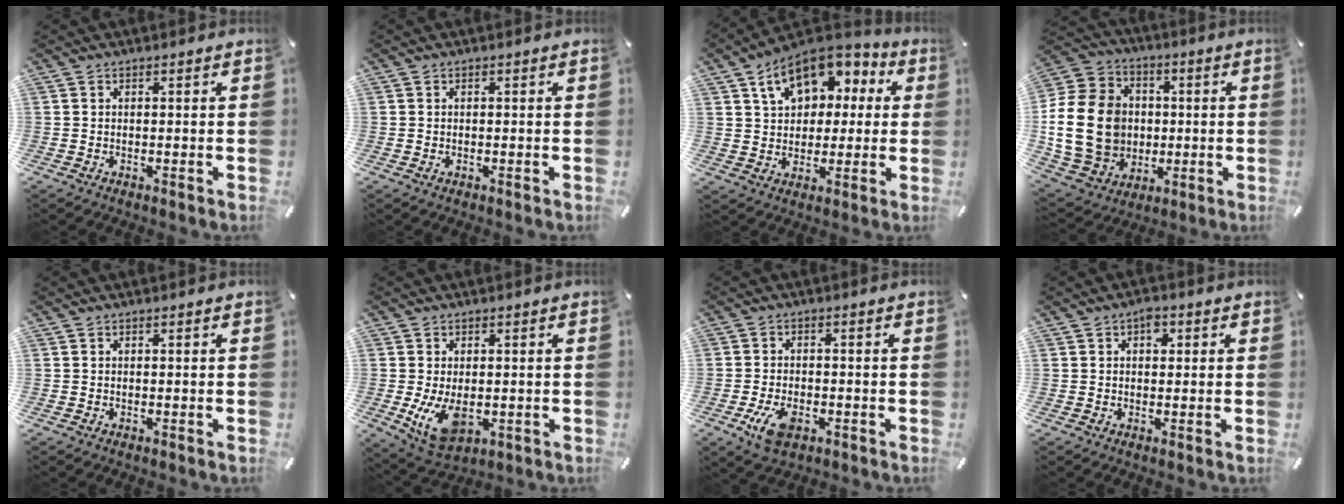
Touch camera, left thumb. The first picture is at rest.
{"total": 0.0}
{"total": 12.5, "force": [5.5, 9.3, 6.3], "torque": [-0.103, -0.021, 0.103]}
{"total": 20.5, "force": [-1.0, 17.0, 11.3], "torque": [-0.223, 0.013, -0.013]}
{"total": 0.0}
{"total": 8.0, "force": [-0.8, 5.2, 6.1], "torque": [-0.124, -0.011, -0.012]}
{"total": 5.9, "force": [-2.6, 3.6, 3.9], "torque": [-0.093, 0.008, -0.051]}
{"total": 2.7, "force": [0.9, 1.9, 1.8], "torque": [-0.014, -0.001, 0.008]}